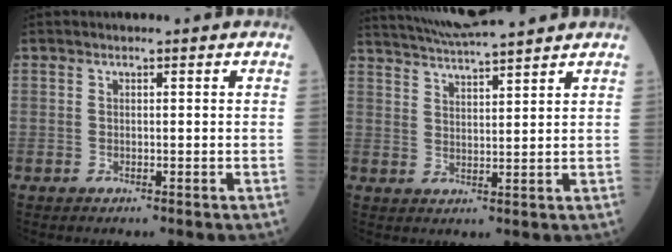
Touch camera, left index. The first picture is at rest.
{"total": 10.1, "force": [9.3, -0.8, 3.8], "torque": [-0.075, 0.025, 0.149]}